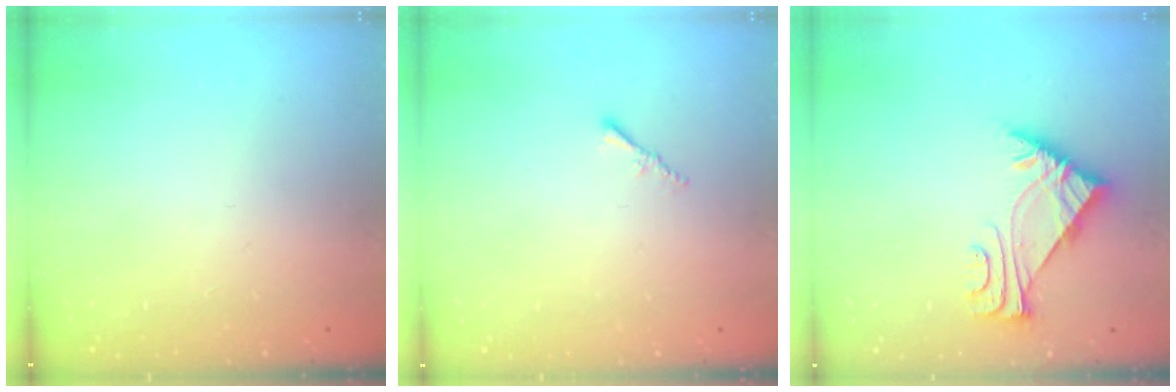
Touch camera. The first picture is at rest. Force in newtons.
{"total": 1.0, "press": 1.0, "slide": 0.4}
{"total": 6.0, "press": 5.9, "slide": 0.8}